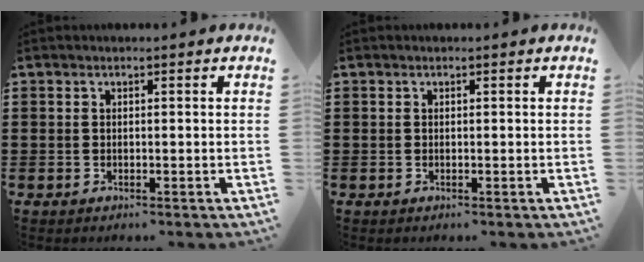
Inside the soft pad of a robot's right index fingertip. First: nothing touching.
{"total": 0.0}